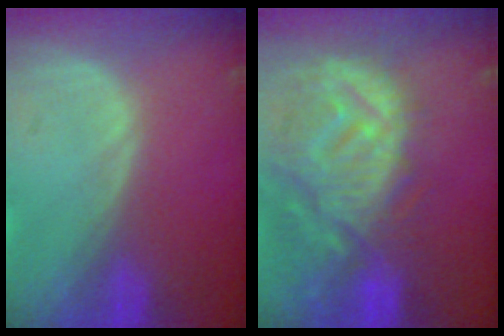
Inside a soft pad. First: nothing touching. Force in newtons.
{"total": 12.6, "press": 11.1, "slide": 6.0}